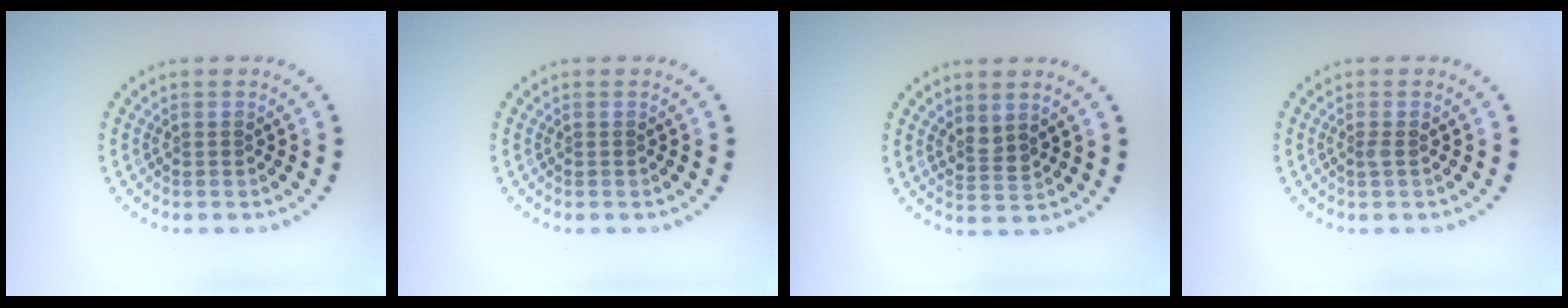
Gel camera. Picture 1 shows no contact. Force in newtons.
{"total": 0.0}
{"total": 1.6, "press": 1.3, "slide": 1.0}
{"total": 0.6, "press": 0.5, "slide": 0.3}